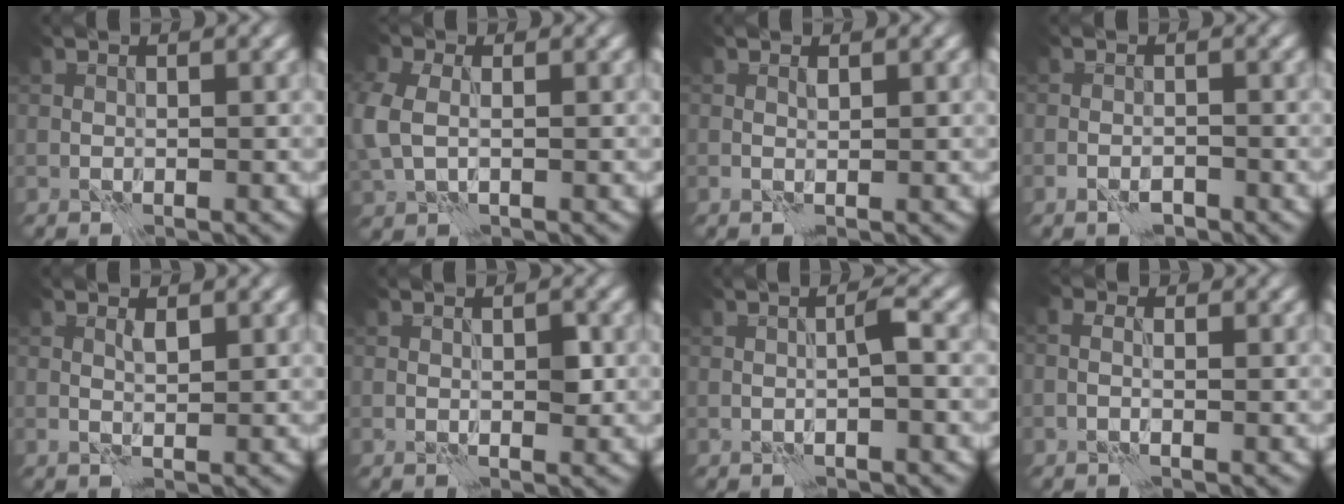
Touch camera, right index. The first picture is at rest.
{"total": 3.9, "force": [0.1, 2.8, 2.7], "torque": [-0.086, 0.000, 0.009]}
{"total": 1.1, "force": [0.9, -0.6, 0.0], "torque": [0.001, 0.002, 0.017]}
{"total": 0.6, "force": [-0.4, 0.0, 0.5], "torque": [-0.007, 0.002, -0.009]}
{"total": 1.2, "force": [1.1, -0.5, 0.3], "torque": [-0.006, 0.000, 0.021]}
{"total": 1.1, "force": [0.5, 0.1, 0.9], "torque": [-0.010, 0.000, 0.012]}
{"total": 1.4, "force": [0.3, -0.7, 1.1], "torque": [-0.017, 0.008, 0.002]}
{"total": 0.9, "force": [-0.3, 0.4, 0.8], "torque": [-0.009, 0.006, -0.020]}